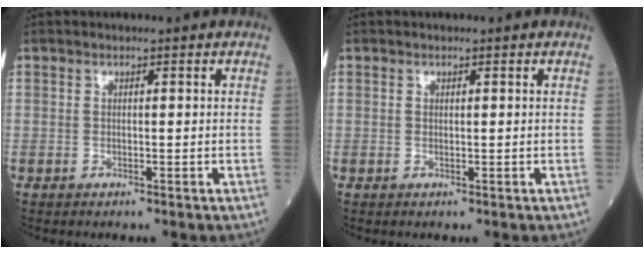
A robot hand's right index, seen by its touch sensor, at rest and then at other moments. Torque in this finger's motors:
{"motor_torque": [0.14, -0.12, 0.05, 0.01]}